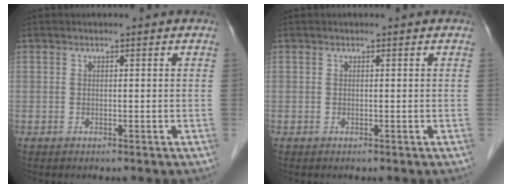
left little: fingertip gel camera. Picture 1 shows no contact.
{"total": 0.0}